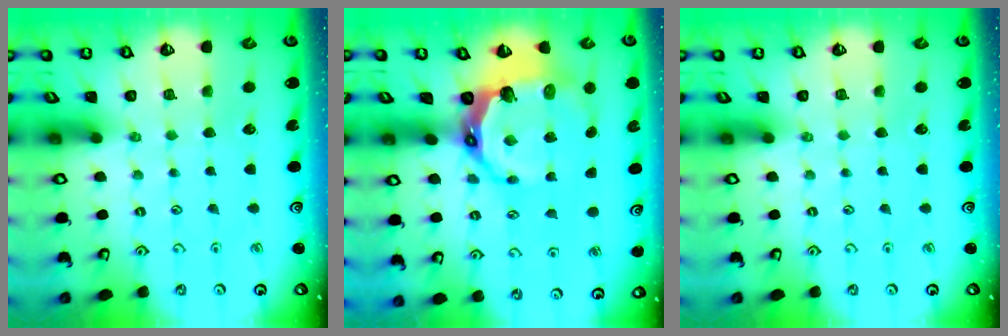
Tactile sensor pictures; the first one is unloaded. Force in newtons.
{"total": 11.7, "press": 10.6, "slide": 4.9}
{"total": 0.0}